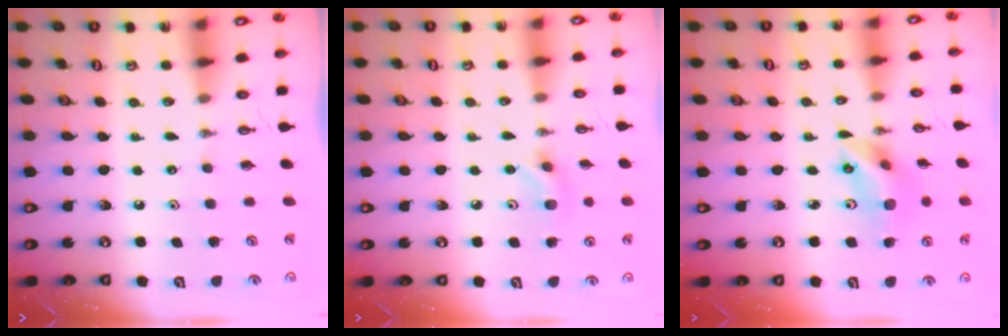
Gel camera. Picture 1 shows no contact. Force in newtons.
{"total": 5.1, "press": 5.0, "slide": 0.9}
{"total": 9.7, "press": 9.3, "slide": 2.7}